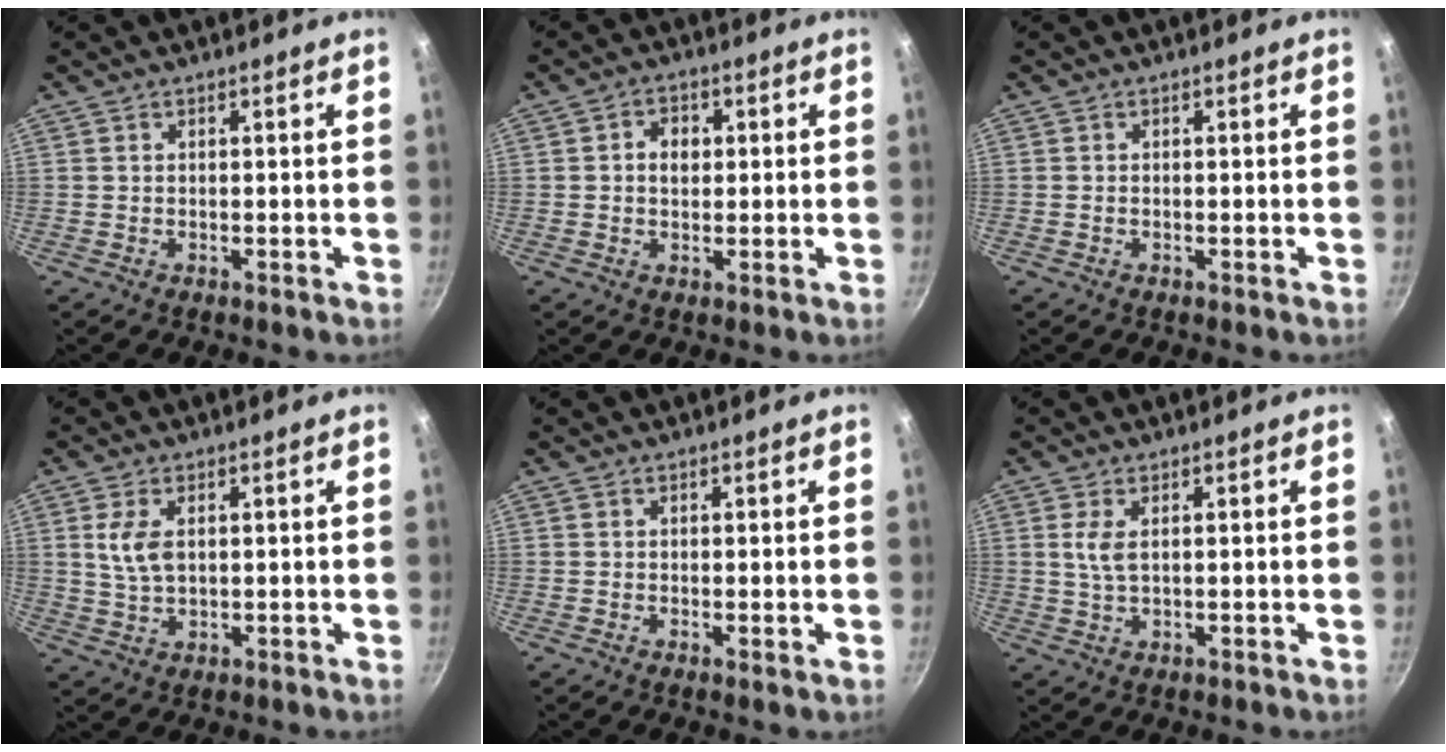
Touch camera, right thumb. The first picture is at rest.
{"total": 4.0, "force": [0.4, 3.2, 2.4], "torque": [-0.020, 0.006, 0.002]}
{"total": 0.0}
{"total": 5.6, "force": [1.4, 3.1, 4.5], "torque": [-0.086, -0.007, 0.028]}
{"total": 0.5, "force": [0.1, 0.2, 0.5], "torque": [-0.009, -0.005, 0.000]}
{"total": 3.5, "force": [0.9, 1.5, 3.0], "torque": [-0.060, -0.007, 0.020]}